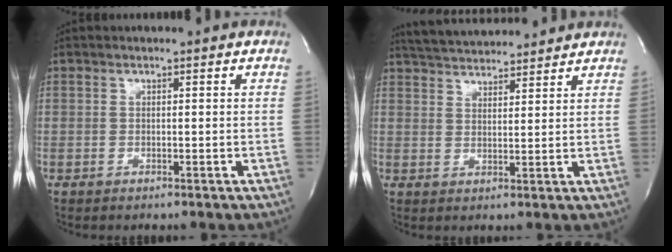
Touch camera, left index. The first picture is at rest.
{"total": 11.5, "force": [10.9, 1.8, 3.4], "torque": [-0.064, 0.020, 0.165]}